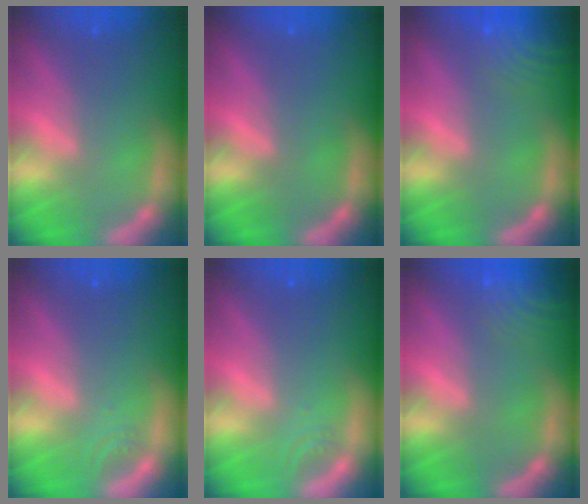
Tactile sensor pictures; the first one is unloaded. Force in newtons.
{"total": 0.0}
{"total": 9.0}
{"total": 1.0}
{"total": 1.0}
{"total": 7.5}